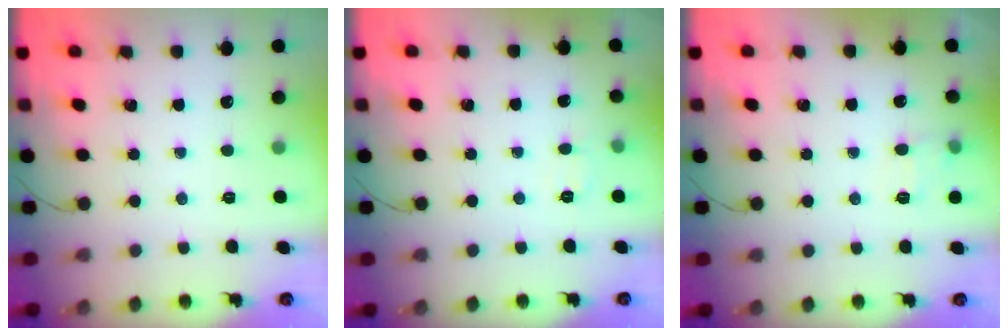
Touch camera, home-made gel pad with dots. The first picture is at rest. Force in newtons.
{"total": 2.9, "press": 2.5, "slide": 1.4}
{"total": 5.9, "press": 5.6, "slide": 1.9}